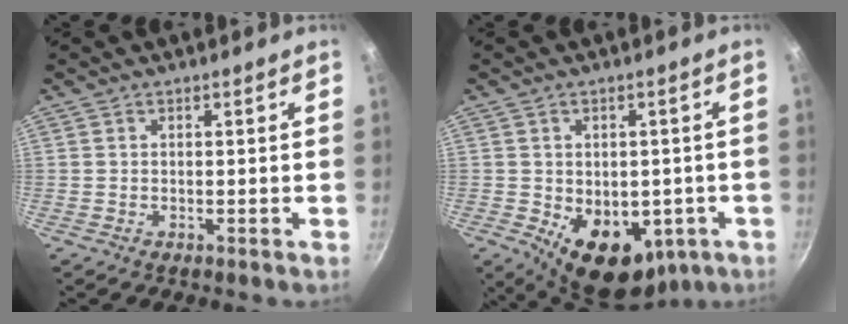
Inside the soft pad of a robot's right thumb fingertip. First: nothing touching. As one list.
[{"total": 13.7, "force": [-3.8, 9.4, 9.3], "torque": [-0.096, -0.010, -0.030]}]